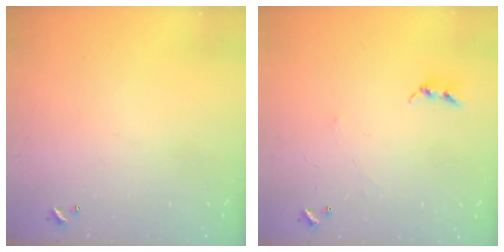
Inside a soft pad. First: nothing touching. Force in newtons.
{"total": 2.4, "press": 2.4, "slide": 0.2}